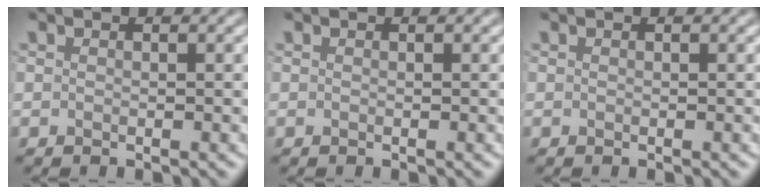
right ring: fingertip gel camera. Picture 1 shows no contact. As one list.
[{"total": 0.0}, {"total": 0.0}]